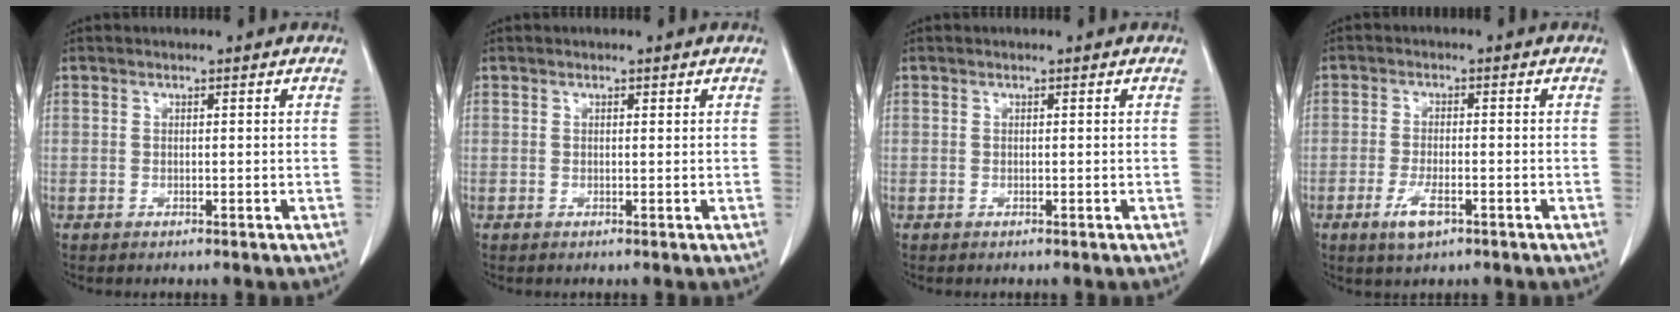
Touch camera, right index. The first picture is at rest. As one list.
[{"total": 0.0}, {"total": 0.0}, {"total": 4.2, "force": [-2.1, 1.2, 3.4], "torque": [-0.074, -0.006, -0.033]}]